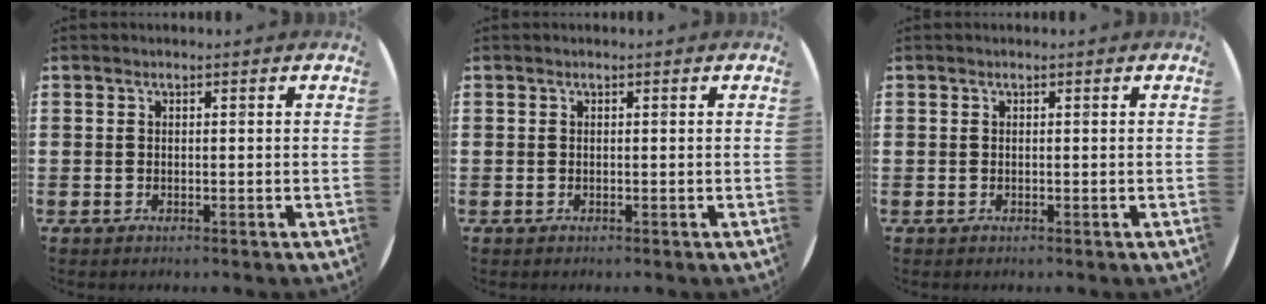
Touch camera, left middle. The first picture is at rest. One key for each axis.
{"total": 0.0}
{"total": 0.0}